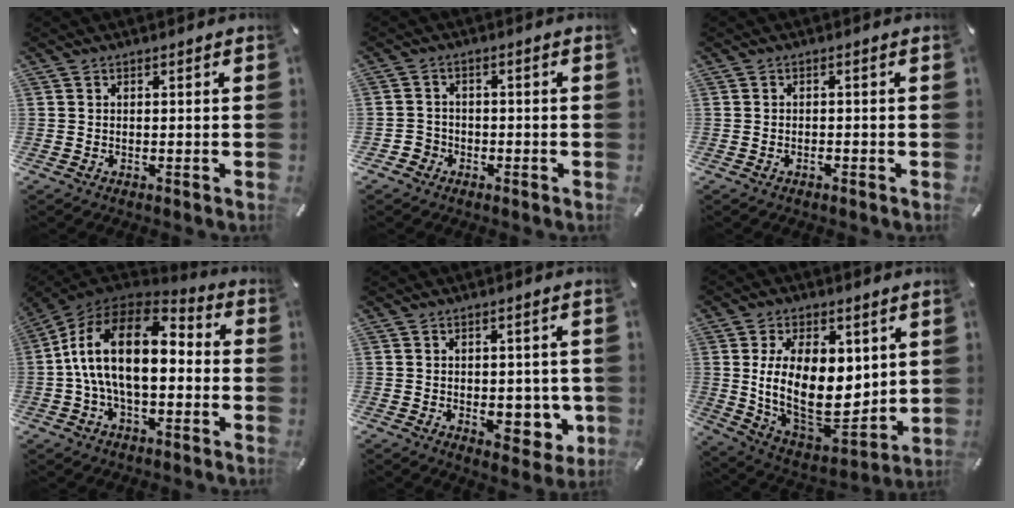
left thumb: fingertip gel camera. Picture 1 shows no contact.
{"total": 3.1, "force": [-1.9, 2.4, 0.4], "torque": [-0.005, 0.010, -0.040]}
{"total": 1.0, "force": [-0.7, 0.3, 0.7], "torque": [-0.016, -0.002, -0.012]}
{"total": 18.5, "force": [0.4, 10.5, 15.2], "torque": [-0.299, 0.013, 0.005]}
{"total": 8.5, "force": [-1.3, 4.9, 6.8], "torque": [-0.067, -0.005, -0.015]}
{"total": 20.6, "force": [3.0, 12.7, 15.9], "torque": [-0.288, -0.045, 0.059]}